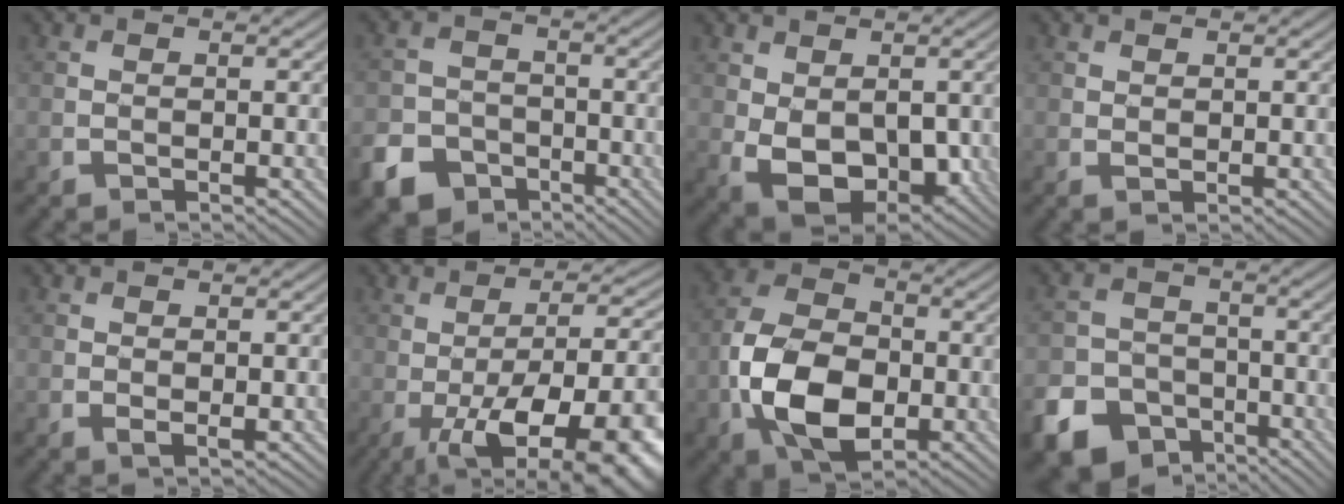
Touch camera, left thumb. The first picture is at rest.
{"total": 7.6, "force": [-4.8, 5.3, 2.6], "torque": [-0.053, -0.018, -0.091]}
{"total": 8.4, "force": [-0.8, 5.2, 6.6], "torque": [-0.136, -0.026, -0.003]}
{"total": 0.7, "force": [0.5, 0.2, 0.5], "torque": [-0.010, 0.000, 0.010]}
{"total": 1.7, "force": [-0.2, 0.9, 1.5], "torque": [-0.027, -0.008, 0.000]}
{"total": 16.5, "force": [-4.2, 5.9, 14.8], "torque": [-0.213, -0.005, -0.054]}
{"total": 11.7, "force": [-3.1, 7.4, 8.5], "torque": [-0.192, -0.010, -0.066]}
{"total": 11.2, "force": [-6.7, 8.2, 3.5], "torque": [-0.089, -0.042, -0.124]}